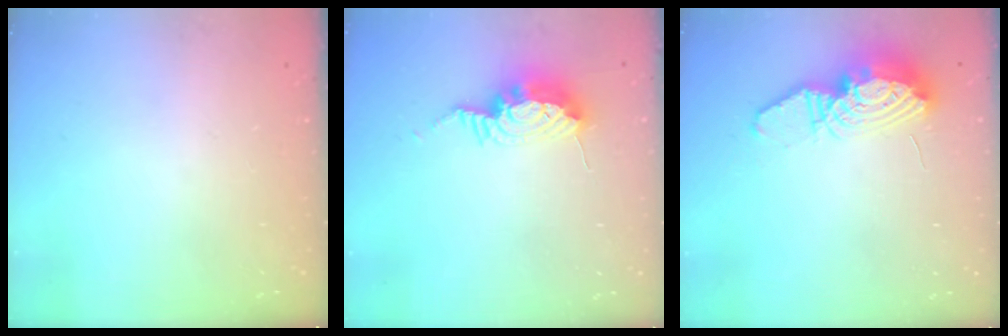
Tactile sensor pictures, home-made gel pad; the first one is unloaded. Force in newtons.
{"total": 9.9, "press": 9.8, "slide": 0.9}
{"total": 13.1, "press": 13.0, "slide": 1.4}